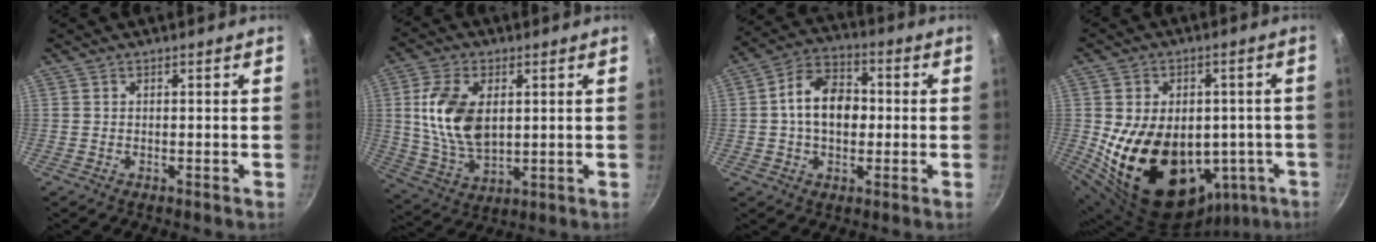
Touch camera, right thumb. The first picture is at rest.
{"total": 13.8, "force": [2.4, 8.3, 10.8], "torque": [-0.195, -0.016, 0.052]}
{"total": 11.8, "force": [0.1, 8.2, 8.4], "torque": [-0.109, 0.026, -0.013]}
{"total": 23.8, "force": [-3.8, 17.0, 16.2], "torque": [-0.239, 0.016, -0.031]}